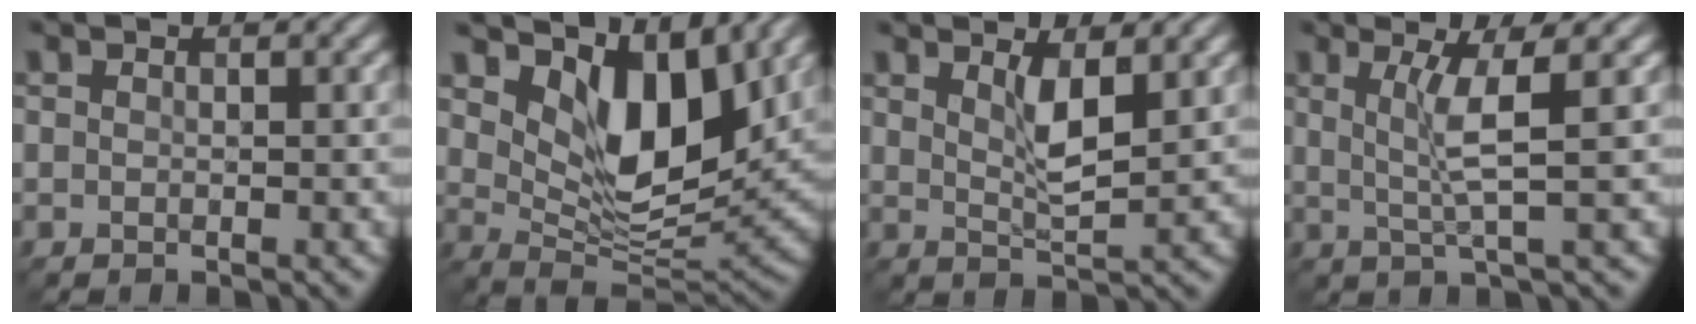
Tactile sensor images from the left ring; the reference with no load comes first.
{"total": 7.7, "force": [4.2, 3.7, 5.3], "torque": [-0.093, -0.014, 0.067]}
{"total": 2.6, "force": [1.4, 0.3, 2.2], "torque": [-0.042, -0.004, 0.028]}
{"total": 3.1, "force": [0.9, 0.1, 2.9], "torque": [-0.059, 0.001, 0.021]}